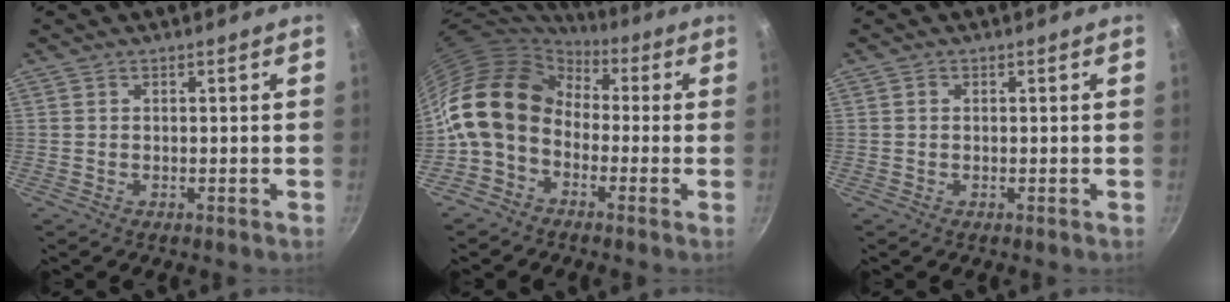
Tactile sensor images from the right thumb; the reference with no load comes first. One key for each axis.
{"total": 15.1, "fx": -0.6, "fy": 11.7, "fz": 9.6, "tx": -0.160, "ty": 0.040, "tz": -0.034}
{"total": 0.6, "fx": 0.0, "fy": 0.5, "fz": 0.3, "tx": -0.005, "ty": 0.004, "tz": 0.000}